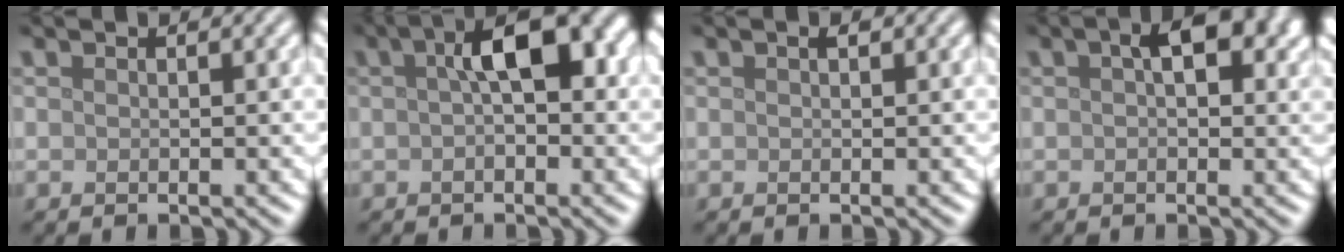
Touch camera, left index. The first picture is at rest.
{"total": 6.0, "force": [1.0, 2.5, 5.3], "torque": [-0.071, 0.015, 0.008]}
{"total": 0.5, "force": [0.3, 0.2, 0.4], "torque": [-0.006, 0.001, 0.003]}
{"total": 4.4, "force": [1.3, 2.3, 3.5], "torque": [-0.040, 0.008, 0.013]}